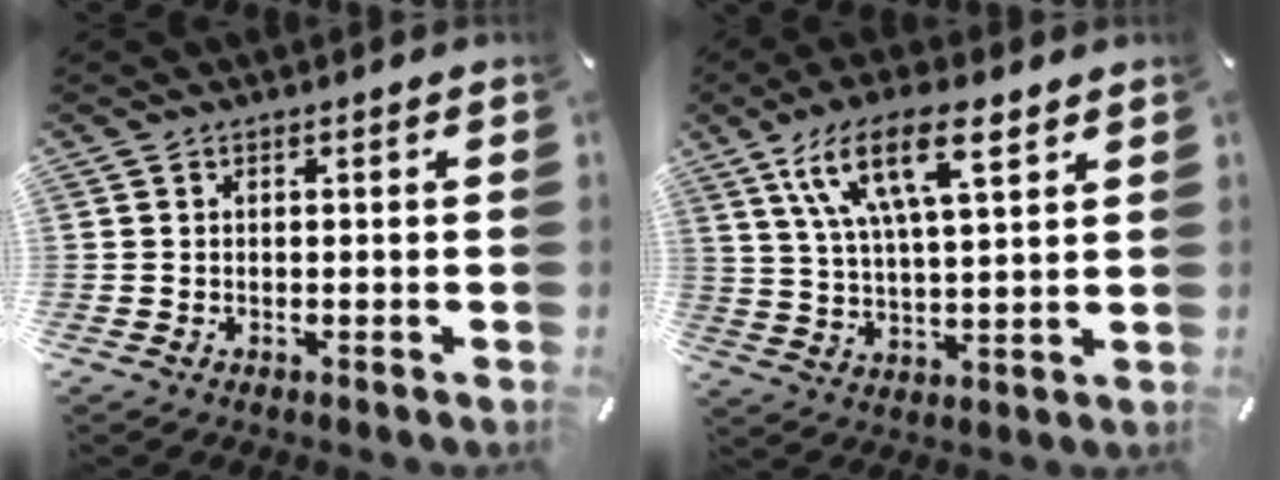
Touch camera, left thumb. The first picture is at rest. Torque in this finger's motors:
{"motor_torque": [0.83, 0.25, 1.72, -1.05, 0.21]}